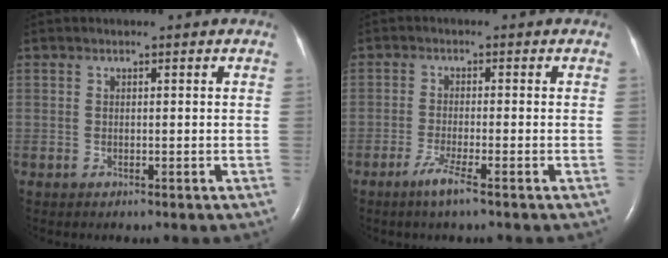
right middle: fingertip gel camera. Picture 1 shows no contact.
{"total": 3.3, "force": [-2.1, -0.3, 2.5], "torque": [-0.056, -0.009, -0.044]}